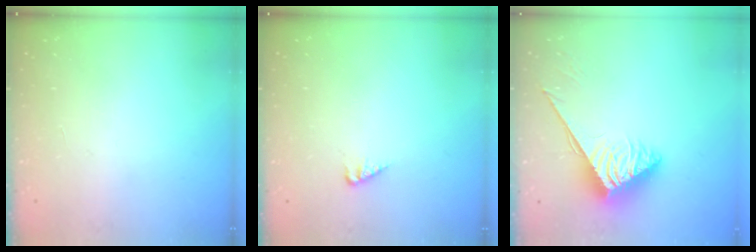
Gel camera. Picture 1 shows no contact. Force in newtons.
{"total": 2.9, "press": 2.9, "slide": 0.4}
{"total": 3.9, "press": 3.8, "slide": 0.5}